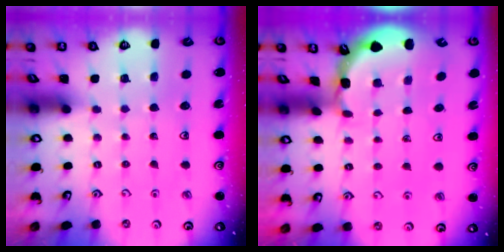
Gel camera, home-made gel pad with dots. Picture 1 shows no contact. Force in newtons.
{"total": 1.6, "press": 1.6, "slide": 0.1}